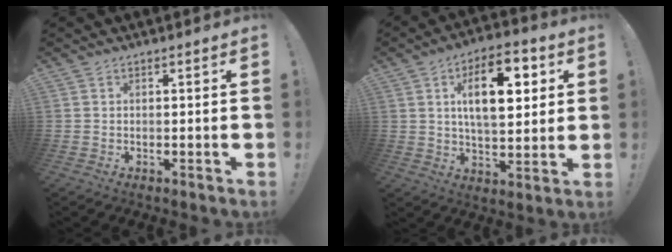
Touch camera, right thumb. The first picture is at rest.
{"total": 15.8, "force": [5.2, 7.7, 12.8], "torque": [-0.180, -0.002, 0.080]}